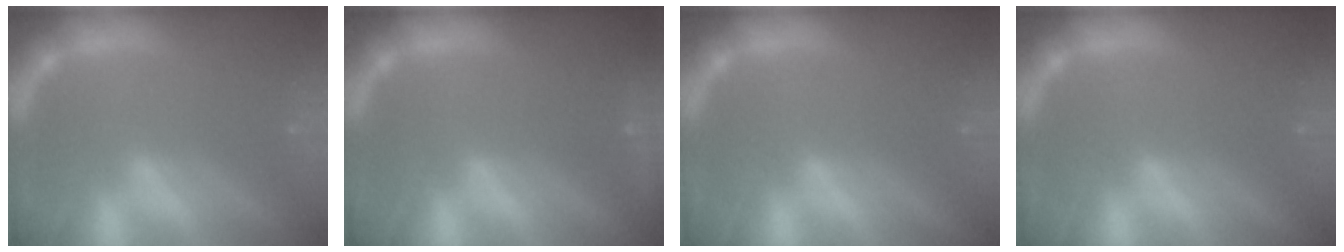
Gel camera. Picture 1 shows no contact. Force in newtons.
{"total": 1.9}
{"total": 0.0}
{"total": 0.0}